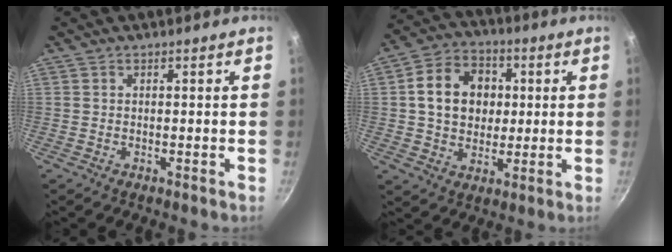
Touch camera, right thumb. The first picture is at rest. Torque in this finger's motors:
{"motor_torque": [0.58, 2.54, 1.06, -0.06, 0.30]}